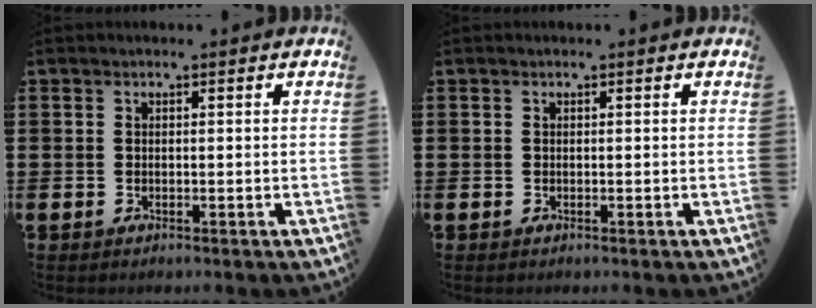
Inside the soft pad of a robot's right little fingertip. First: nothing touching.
{"total": 0.0}